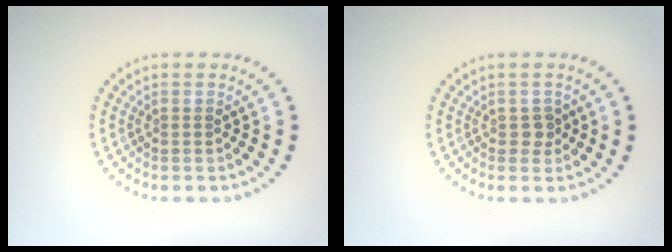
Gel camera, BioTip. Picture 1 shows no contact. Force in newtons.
{"total": 1.1, "press": 1.0, "slide": 0.5}